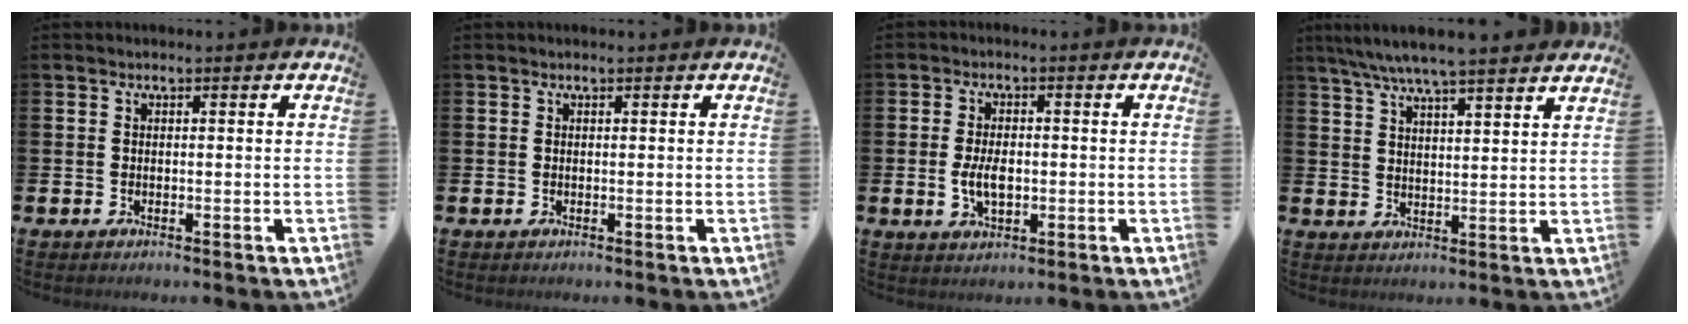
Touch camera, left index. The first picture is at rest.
{"total": 0.0}
{"total": 4.1, "force": [-0.3, 2.3, 3.4], "torque": [-0.053, 0.002, -0.008]}
{"total": 6.6, "force": [6.3, -0.1, 2.1], "torque": [-0.062, -0.025, 0.112]}